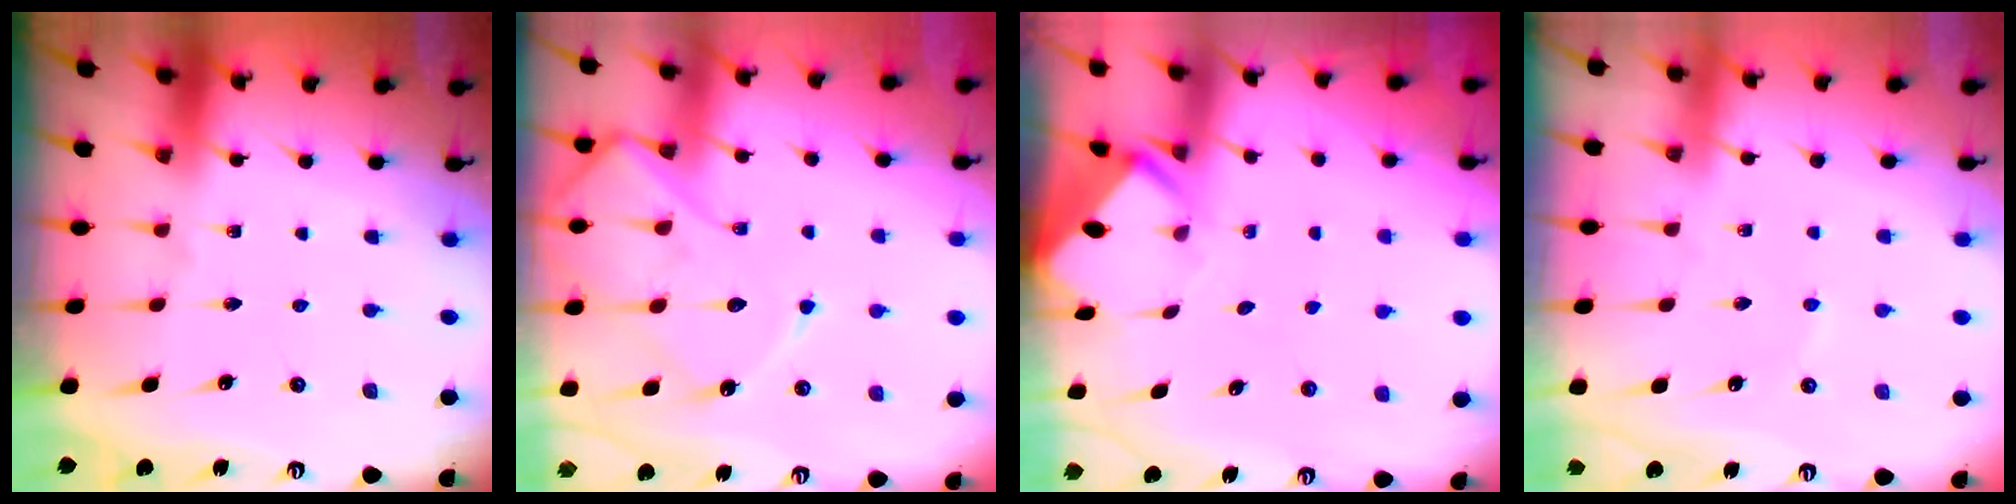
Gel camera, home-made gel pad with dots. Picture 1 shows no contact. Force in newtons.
{"total": 13.8, "press": 13.7, "slide": 1.3}
{"total": 2.9, "press": 2.9, "slide": 0.1}
{"total": 1.3, "press": 1.3, "slide": 0.2}